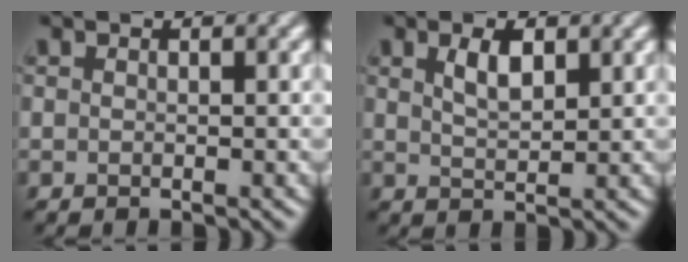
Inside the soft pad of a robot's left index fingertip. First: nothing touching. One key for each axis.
{"total": 2.4, "fx": 1.3, "fy": 1.0, "fz": 1.9, "tx": -0.038, "ty": 0.000, "tz": 0.025}